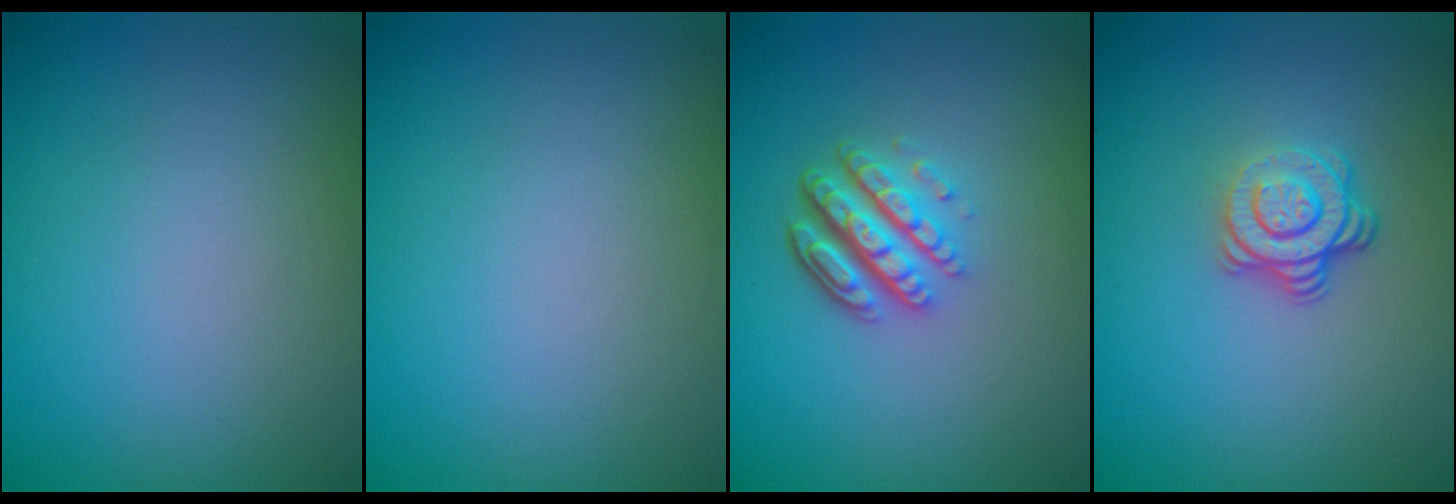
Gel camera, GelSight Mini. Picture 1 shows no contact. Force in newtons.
{"total": 0.0}
{"total": 4.8, "press": 3.4, "slide": 3.4}
{"total": 3.7, "press": 2.6, "slide": 2.7}